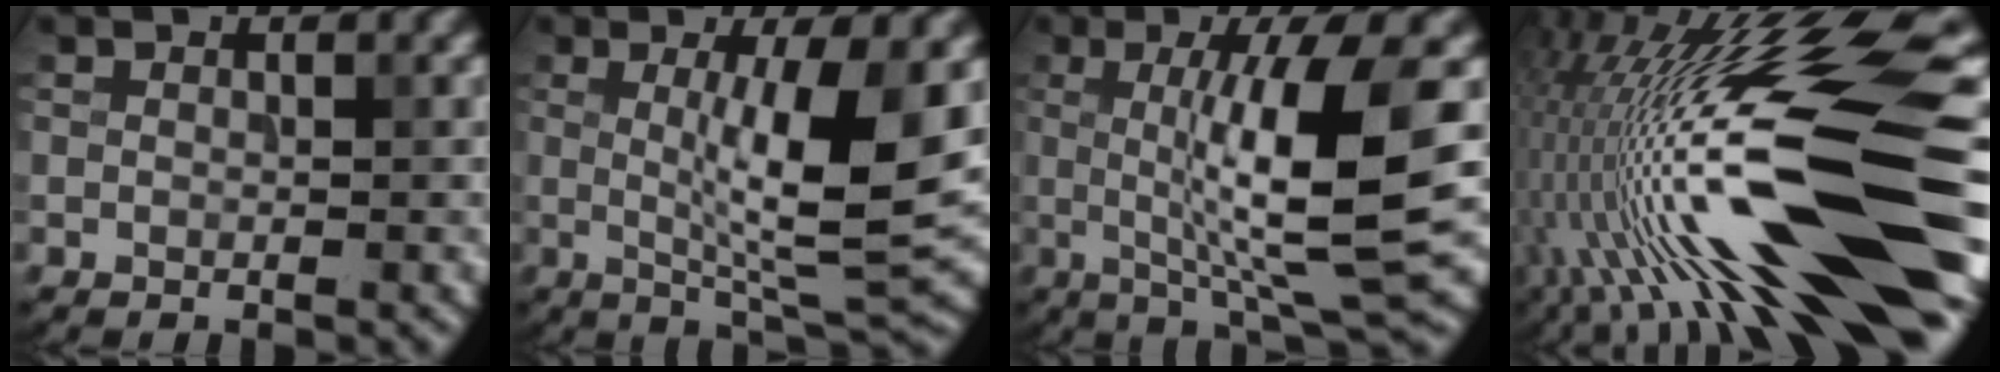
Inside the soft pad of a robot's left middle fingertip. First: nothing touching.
{"total": 8.6, "force": [0.8, 1.5, 8.4], "torque": [-0.128, -0.018, 0.021]}
{"total": 10.6, "force": [0.5, 2.1, 10.4], "torque": [-0.142, -0.007, 0.014]}
{"total": 16.9, "force": [-3.8, 2.7, 16.2], "torque": [-0.292, 0.026, -0.054]}